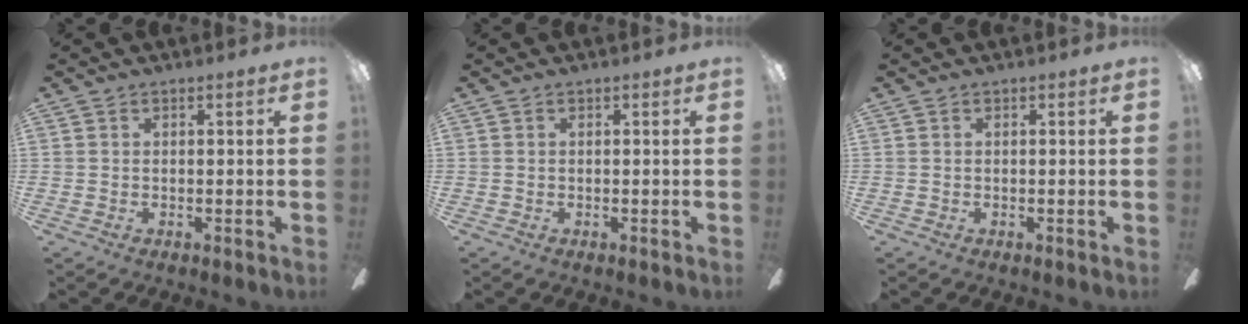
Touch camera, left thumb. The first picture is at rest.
{"total": 0.0}
{"total": 0.0}